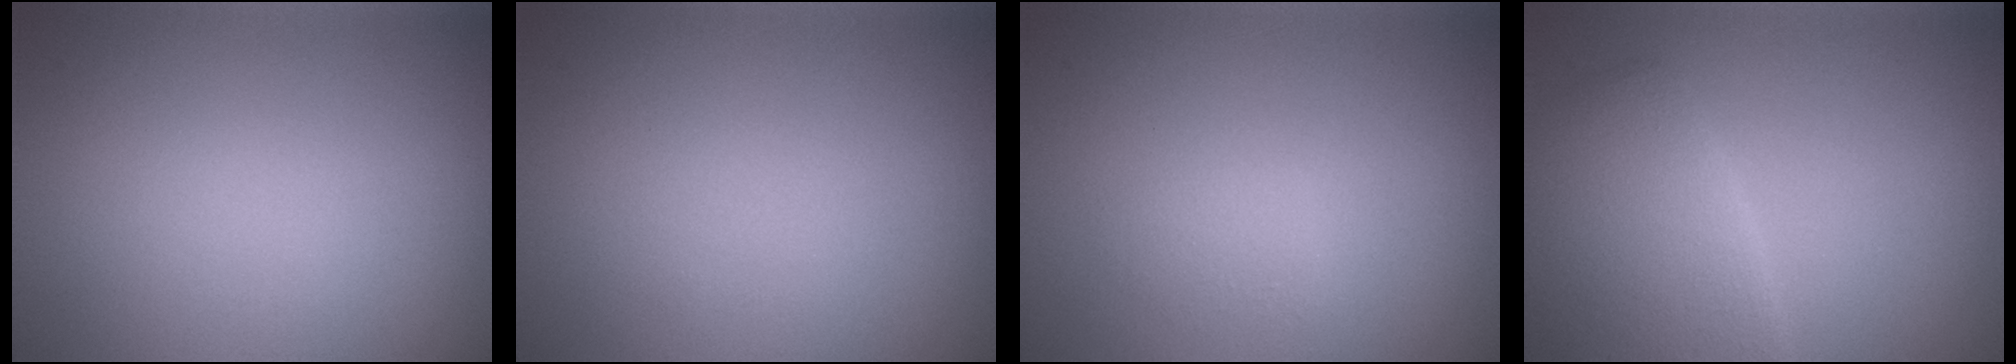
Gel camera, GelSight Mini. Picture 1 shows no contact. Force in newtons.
{"total": 0.0}
{"total": 1.0, "press": 1.0, "slide": 0.2}
{"total": 4.4, "press": 4.4, "slide": 0.2}